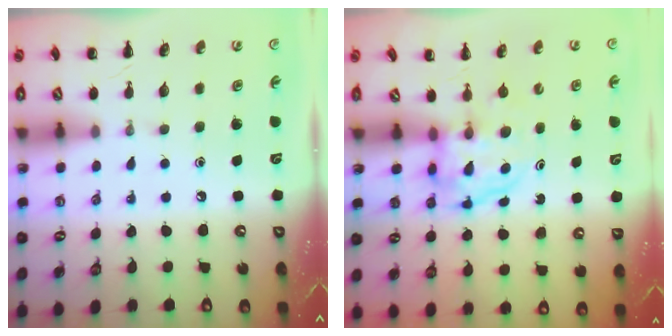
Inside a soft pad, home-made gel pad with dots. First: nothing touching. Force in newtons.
{"total": 3.6, "press": 3.6, "slide": 0.3}